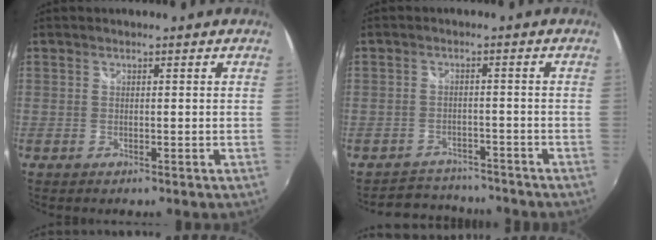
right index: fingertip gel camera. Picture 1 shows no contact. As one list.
[{"total": 6.4, "force": [-5.7, 3.0, 0.2], "torque": [-0.017, 0.020, -0.083]}]